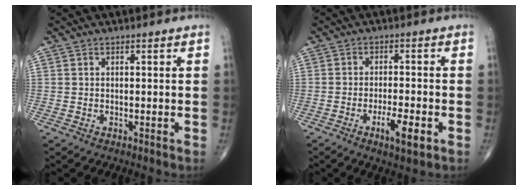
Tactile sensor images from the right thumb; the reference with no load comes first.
{"total": 5.8, "force": [-2.5, 1.6, 5.0], "torque": [-0.086, 0.002, -0.039]}